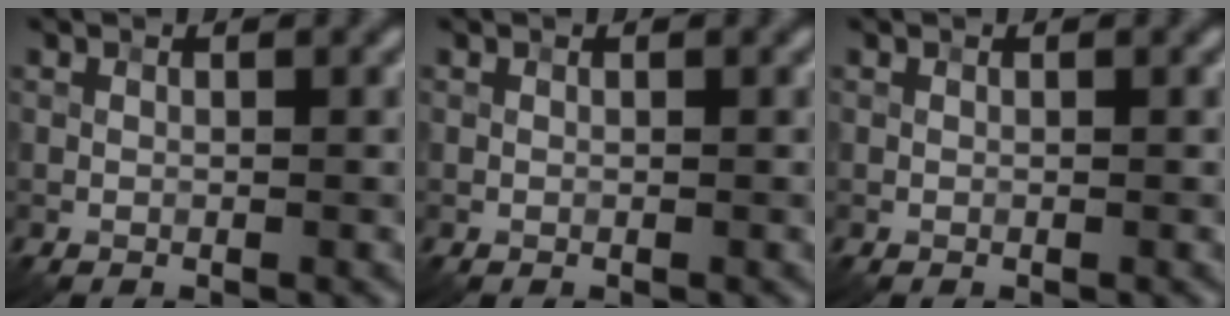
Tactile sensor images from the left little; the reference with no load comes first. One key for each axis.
{"total": 0.0}
{"total": 0.0}